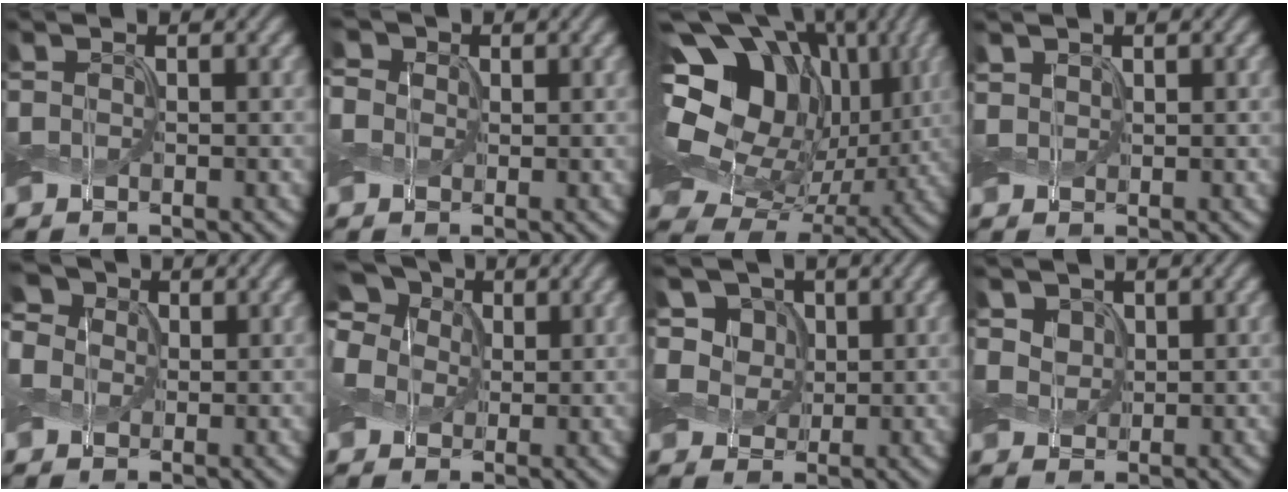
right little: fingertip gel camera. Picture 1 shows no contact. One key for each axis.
{"total": 5.1, "fx": 2.2, "fy": 4.0, "fz": 2.4, "tx": -0.066, "ty": 0.021, "tz": 0.012}
{"total": 19.3, "fx": 5.1, "fy": 14.5, "fz": 11.7, "tx": -0.251, "ty": 0.042, "tz": 0.100}
{"total": 0.9, "fx": 0.7, "fy": 0.5, "fz": 0.2, "tx": -0.007, "ty": 0.000, "tz": 0.014}
{"total": 7.7, "fx": 3.1, "fy": 5.9, "fz": 3.9, "tx": -0.083, "ty": 0.031, "tz": 0.023}
{"total": 10.0, "fx": 4.4, "fy": 7.2, "fz": 5.4, "tx": -0.106, "ty": 0.040, "tz": 0.043}
{"total": 5.9, "fx": 2.5, "fy": 4.6, "fz": 2.6, "tx": -0.061, "ty": 0.006, "tz": 0.035}
{"total": 2.1, "fx": 1.0, "fy": 1.6, "fz": 0.8, "tx": -0.026, "ty": -0.008, "tz": 0.028}